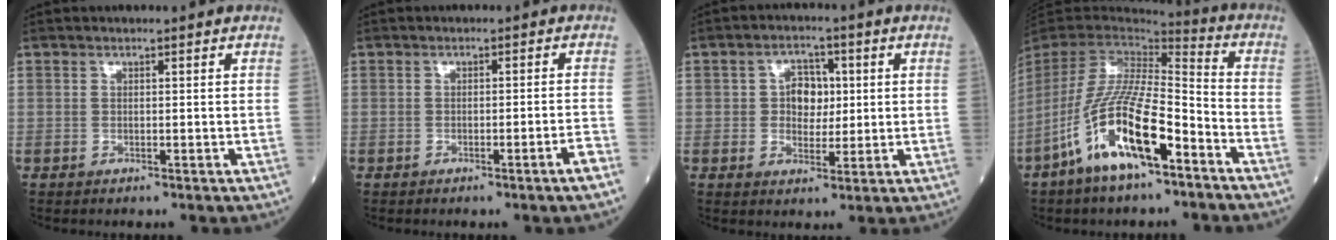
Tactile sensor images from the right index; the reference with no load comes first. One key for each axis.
{"total": 2.5, "fx": -1.7, "fy": -0.7, "fz": 1.8, "tx": -0.025, "ty": -0.003, "tz": -0.027}
{"total": 5.0, "fx": 0.7, "fy": 3.6, "fz": 3.4, "tx": -0.050, "ty": 0.012, "tz": 0.012}
{"total": 15.8, "fx": -8.5, "fy": 3.6, "fz": 12.8, "tx": -0.263, "ty": -0.013, "tz": -0.156}